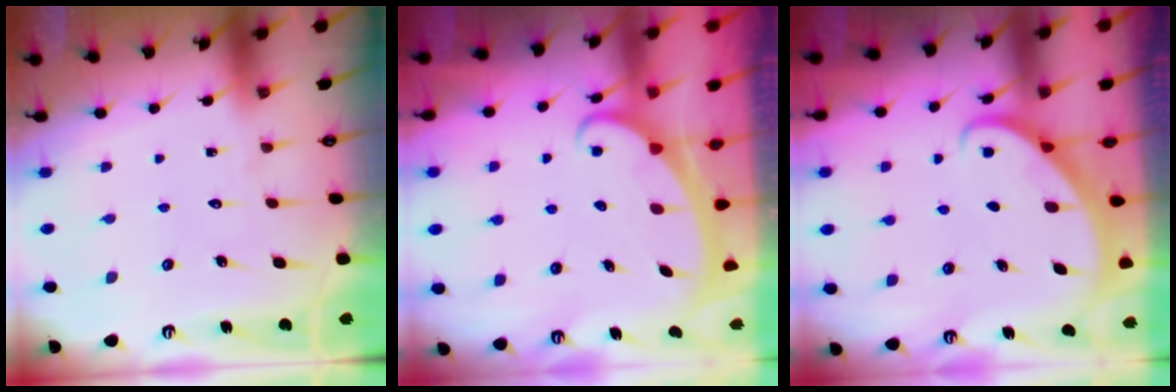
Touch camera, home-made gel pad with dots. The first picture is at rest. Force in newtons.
{"total": 2.4, "press": 2.4, "slide": 0.3}
{"total": 2.7, "press": 2.7, "slide": 0.2}